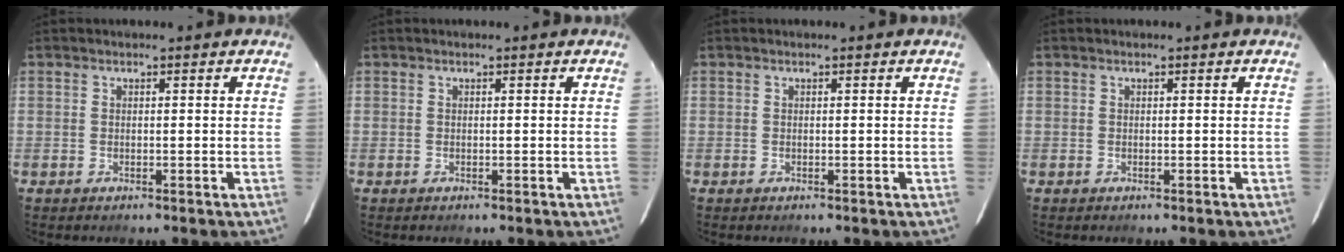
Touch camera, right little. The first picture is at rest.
{"total": 0.0}
{"total": 0.0}
{"total": 0.0}